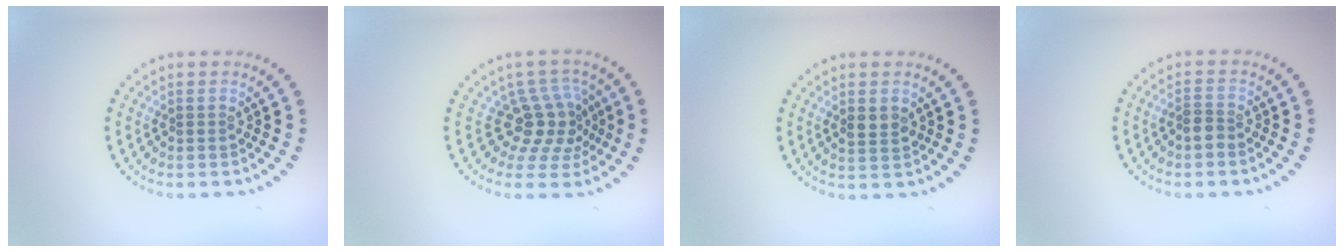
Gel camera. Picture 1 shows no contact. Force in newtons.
{"total": 3.8, "press": 2.9, "slide": 2.4}
{"total": 1.8, "press": 1.8, "slide": 0.3}
{"total": 1.7, "press": 1.4, "slide": 0.9}